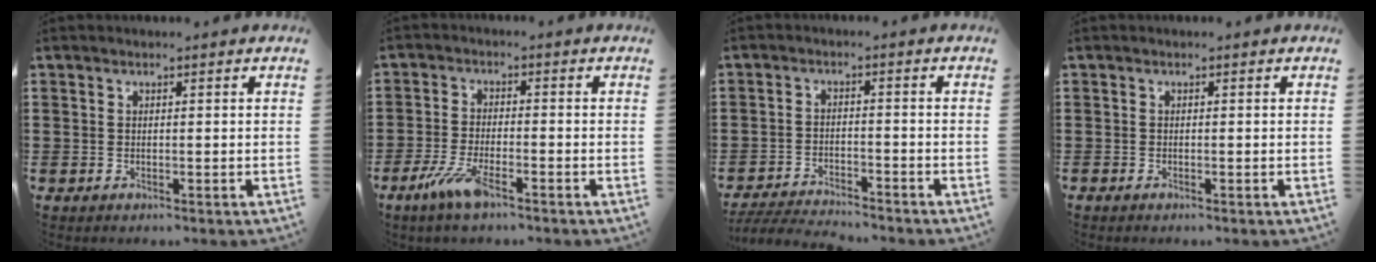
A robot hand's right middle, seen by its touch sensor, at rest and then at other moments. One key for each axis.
{"total": 6.0, "fx": -3.5, "fy": 1.5, "fz": 4.7, "tx": -0.110, "ty": -0.012, "tz": -0.068}
{"total": 4.0, "fx": -4.0, "fy": 0.3, "fz": 0.8, "tx": -0.022, "ty": -0.002, "tz": -0.085}
{"total": 0.0}